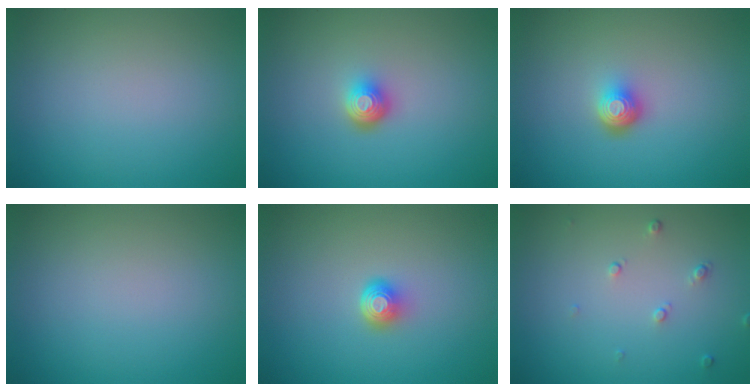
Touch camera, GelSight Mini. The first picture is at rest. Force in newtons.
{"total": 2.2, "press": 1.5, "slide": 1.6}
{"total": 2.3, "press": 1.4, "slide": 1.8}
{"total": 0.0}
{"total": 2.0, "press": 1.3, "slide": 1.5}
{"total": 0.9, "press": 0.6, "slide": 0.7}